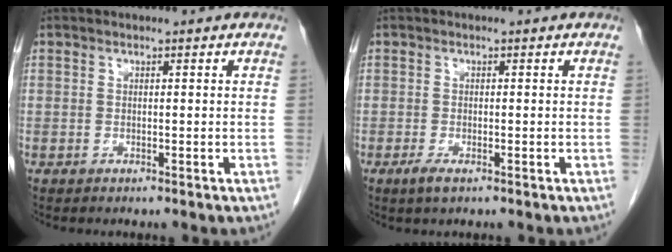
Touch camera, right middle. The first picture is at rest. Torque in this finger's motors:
{"motor_torque": [0.62, -0.19, 0.18, 0.03]}